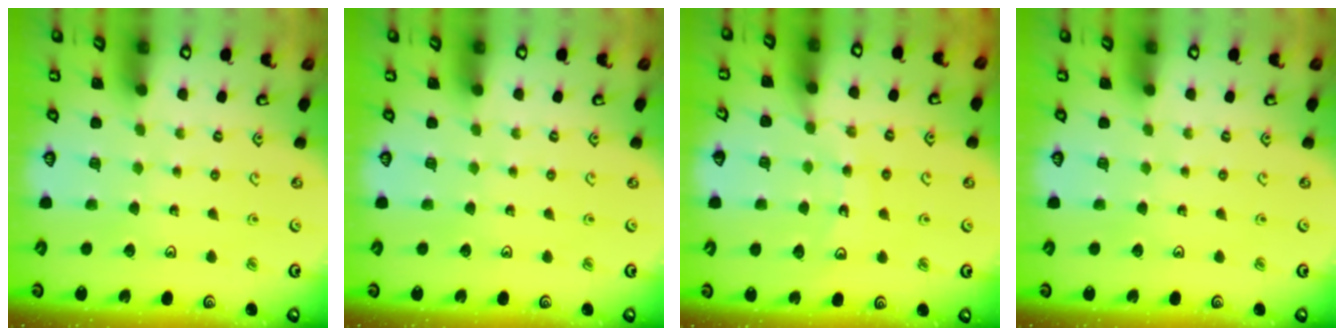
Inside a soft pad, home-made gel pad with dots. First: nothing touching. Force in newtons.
{"total": 0.0}
{"total": 12.8, "press": 12.6, "slide": 2.4}
{"total": 0.0}